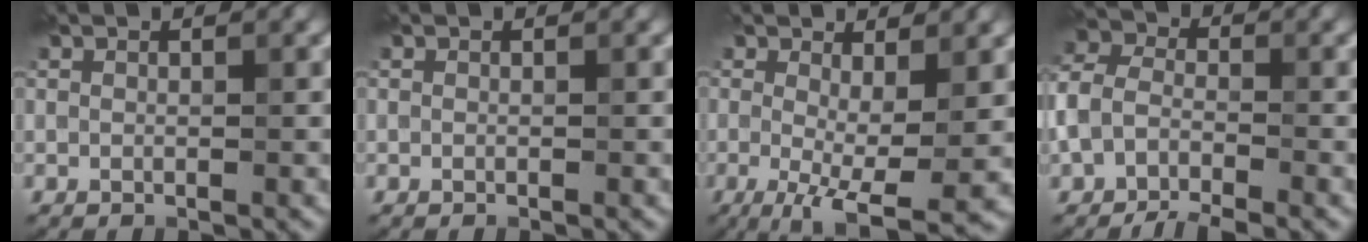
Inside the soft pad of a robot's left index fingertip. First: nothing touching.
{"total": 0.0}
{"total": 7.8, "force": [-1.3, 2.4, 7.3], "torque": [-0.123, -0.014, -0.016]}
{"total": 6.4, "force": [-3.4, 3.6, 4.1], "torque": [-0.086, -0.004, -0.070]}